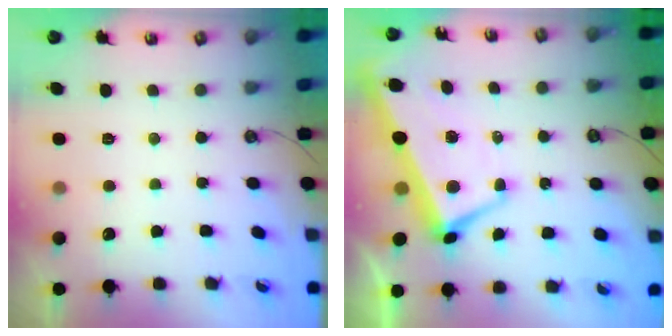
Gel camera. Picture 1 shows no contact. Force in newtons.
{"total": 1.8, "press": 1.1, "slide": 1.3}